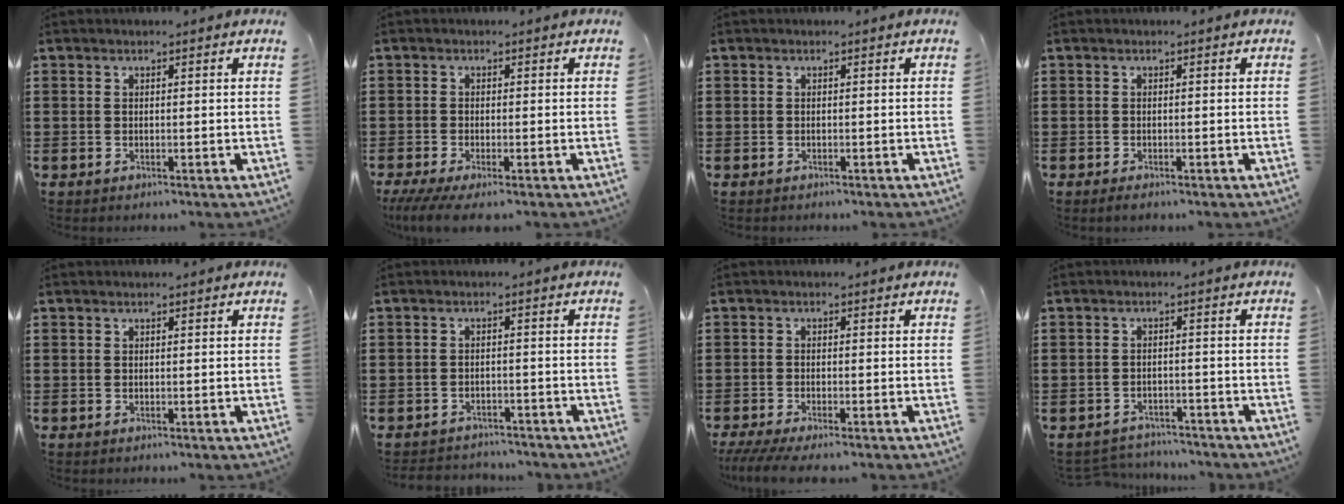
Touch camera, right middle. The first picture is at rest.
{"total": 2.0, "force": [-1.7, 0.0, 1.1], "torque": [-0.035, -0.011, -0.037]}
{"total": 0.6, "force": [-0.4, 0.4, -0.1], "torque": [0.000, 0.002, -0.010]}
{"total": 0.7, "force": [-0.6, 0.1, 0.3], "torque": [-0.008, -0.007, -0.010]}
{"total": 0.0}
{"total": 2.5, "force": [-2.4, 0.4, -0.2], "torque": [-0.006, -0.003, -0.053]}
{"total": 2.7, "force": [-2.4, 0.0, 1.2], "torque": [-0.035, -0.010, -0.052]}
{"total": 2.8, "force": [-2.8, 0.4, -0.1], "torque": [-0.008, -0.003, -0.060]}